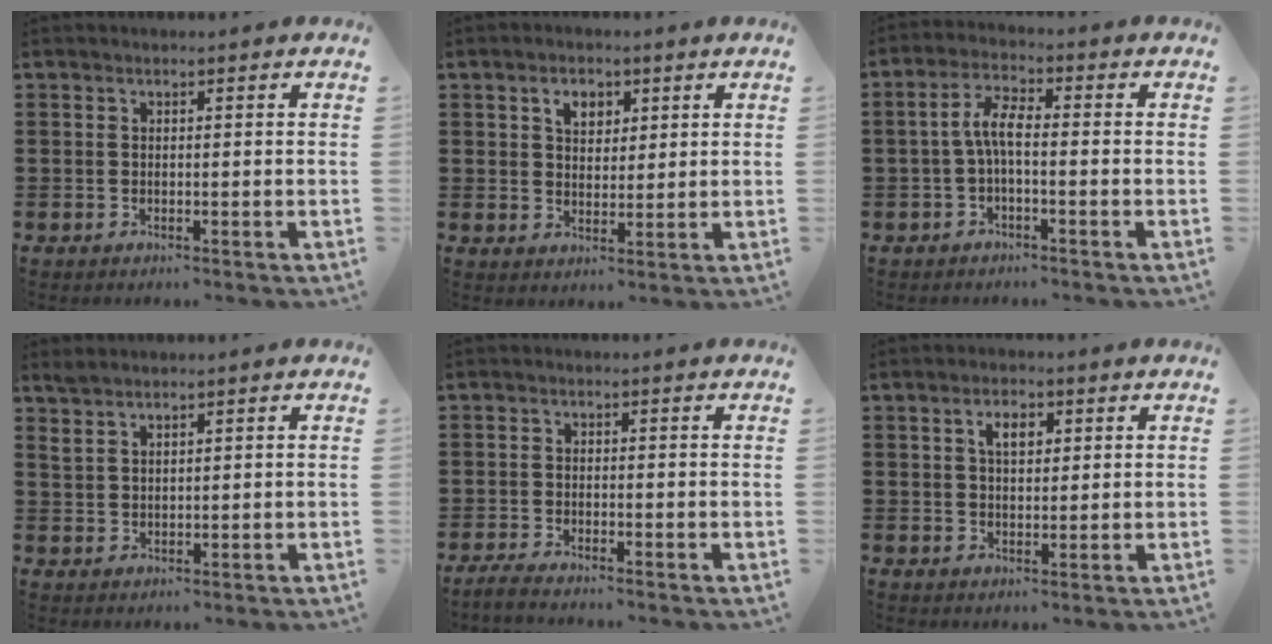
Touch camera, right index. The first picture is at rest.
{"total": 3.6, "force": [1.7, 2.6, 1.9], "torque": [-0.039, 0.009, 0.027]}
{"total": 5.0, "force": [-0.6, 1.7, 4.6], "torque": [-0.099, 0.006, -0.016]}
{"total": 2.1, "force": [1.9, 0.6, 0.8], "torque": [-0.019, 0.001, 0.036]}
{"total": 1.7, "force": [-1.7, -0.1, 0.3], "torque": [-0.007, 0.002, -0.034]}
{"total": 3.4, "force": [1.2, 1.9, 2.6], "torque": [-0.049, 0.008, 0.018]}